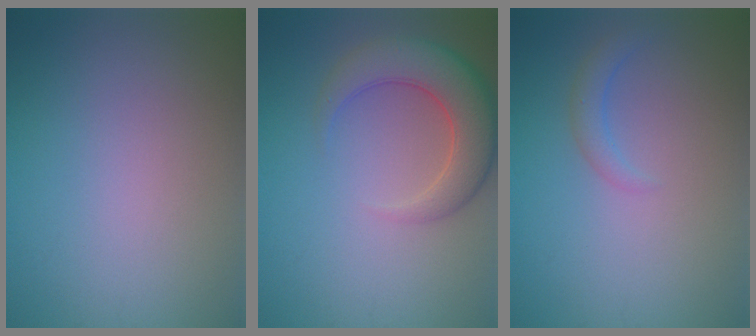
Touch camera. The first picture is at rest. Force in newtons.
{"total": 6.0, "press": 6.0, "slide": 0.5}
{"total": 1.5, "press": 1.5, "slide": 0.2}